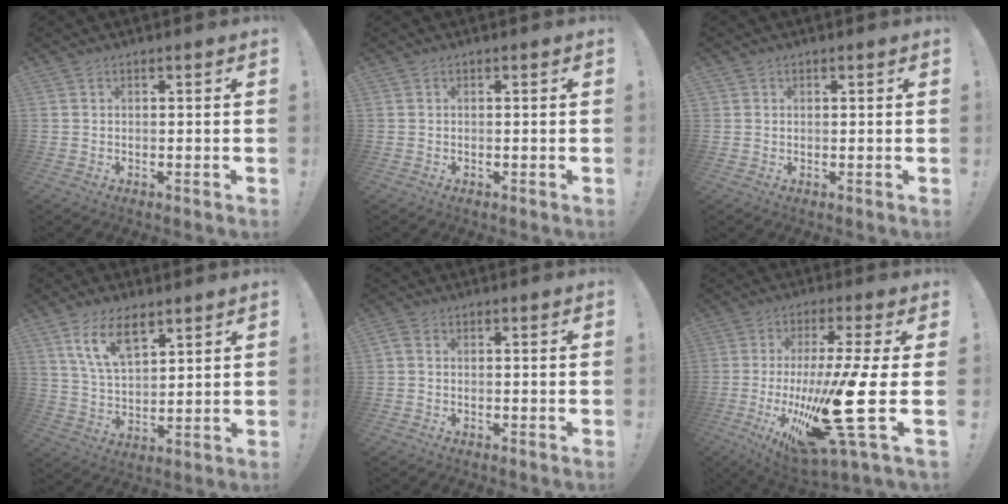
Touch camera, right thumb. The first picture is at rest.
{"total": 0.0}
{"total": 0.7, "force": [0.4, 0.6, 0.0], "torque": [0.001, 0.000, 0.007]}
{"total": 11.5, "force": [7.2, 5.6, 6.9], "torque": [-0.142, -0.020, 0.135]}
{"total": 1.1, "force": [-0.2, 0.8, 0.8], "torque": [-0.017, 0.004, -0.004]}
{"total": 26.0, "force": [-6.3, 6.7, 24.3], "torque": [-0.376, -0.006, -0.091]}